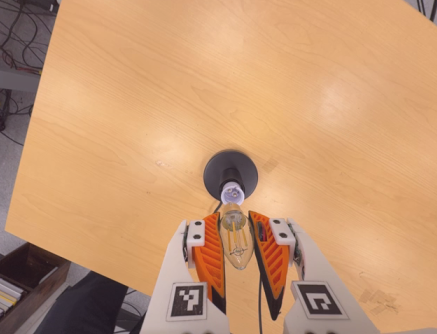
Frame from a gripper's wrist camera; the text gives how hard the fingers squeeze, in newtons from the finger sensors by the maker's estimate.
{"total": 20.4, "left": 22.1, "right": 18.8}